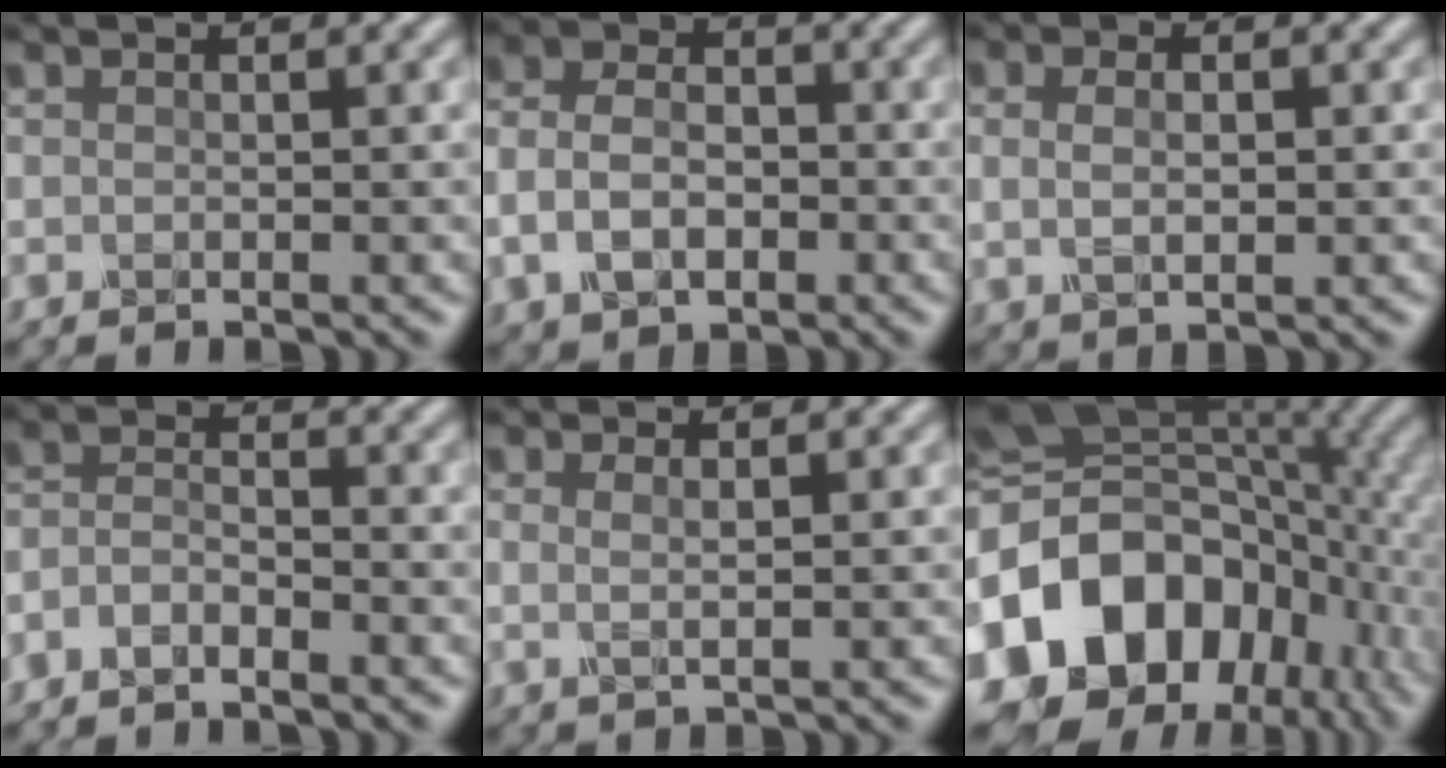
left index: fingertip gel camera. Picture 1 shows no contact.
{"total": 5.5, "force": [-1.3, 4.0, 3.5], "torque": [-0.074, 0.007, -0.035]}
{"total": 2.8, "force": [0.5, 1.6, 2.3], "torque": [-0.040, 0.000, 0.005]}
{"total": 2.6, "force": [-1.9, 1.1, 1.4], "torque": [-0.030, 0.007, -0.050]}
{"total": 1.4, "force": [0.6, 0.4, 1.2], "torque": [-0.017, -0.002, 0.006]}
{"total": 18.0, "force": [-4.6, 13.2, 11.4], "torque": [-0.238, -0.016, -0.077]}